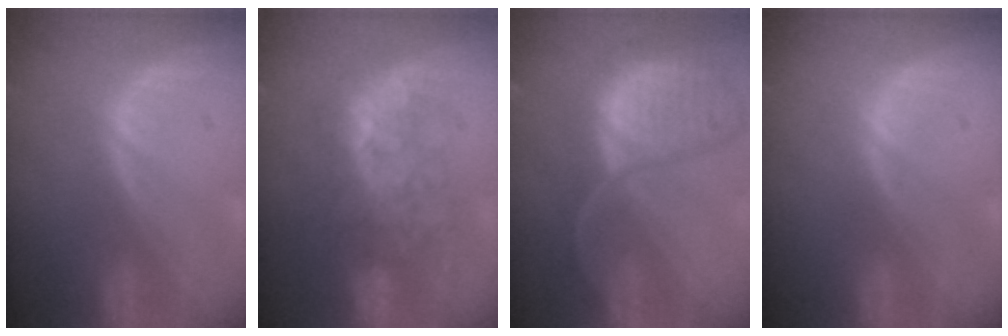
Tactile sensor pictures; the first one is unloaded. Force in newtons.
{"total": 8.7, "press": 8.3, "slide": 2.5}
{"total": 12.0, "press": 9.9, "slide": 6.9}
{"total": 0.0}